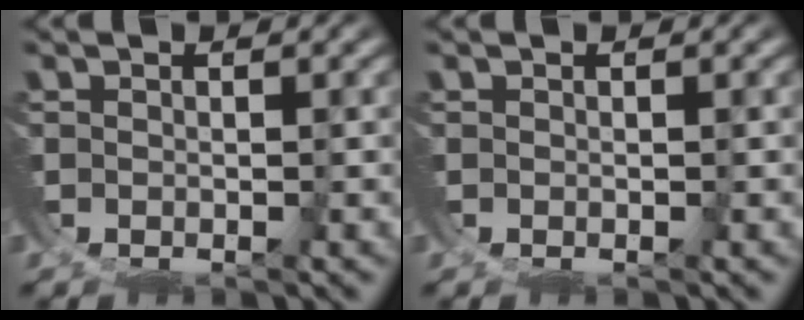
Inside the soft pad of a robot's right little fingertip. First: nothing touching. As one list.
[{"total": 0.0}]